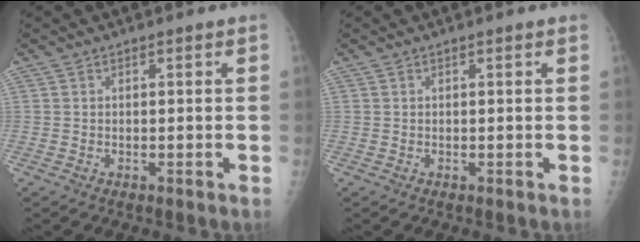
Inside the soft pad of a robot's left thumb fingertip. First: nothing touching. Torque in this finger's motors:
{"motor_torque": [0.18, -0.21, 0.25, 0.28, 0.02]}